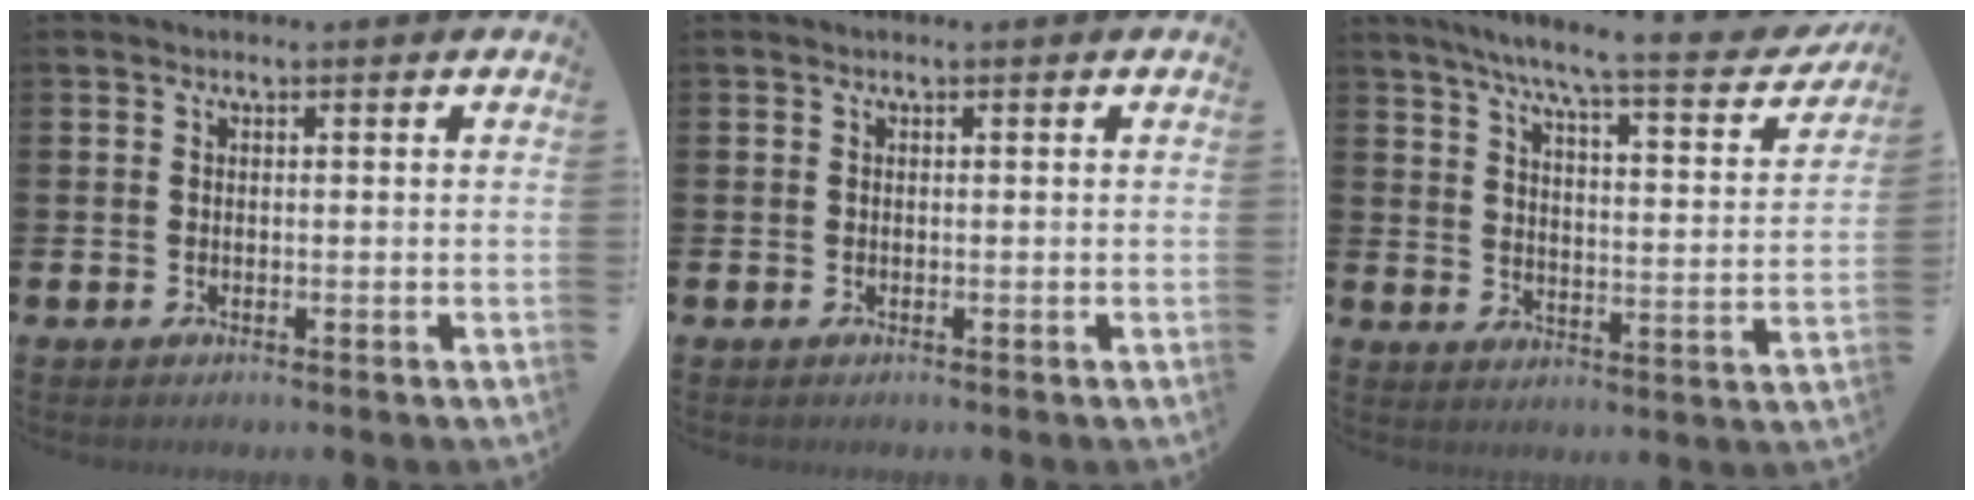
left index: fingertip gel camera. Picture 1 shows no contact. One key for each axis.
{"total": 0.0}
{"total": 8.1, "fx": 6.9, "fy": 0.6, "fz": 4.2, "tx": -0.097, "ty": -0.051, "tz": 0.108}